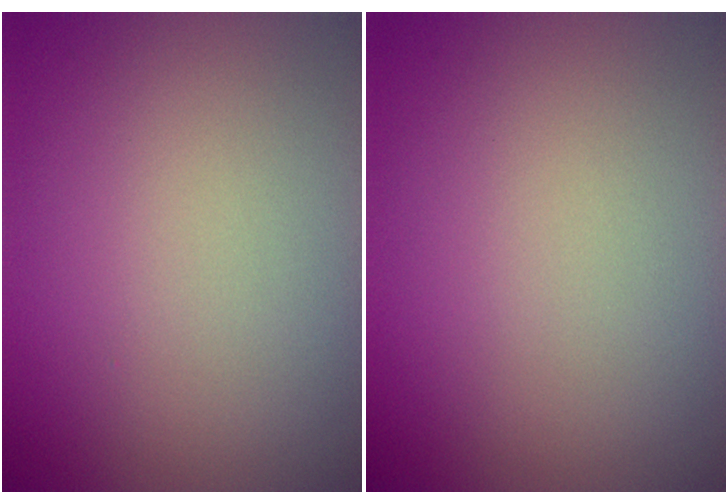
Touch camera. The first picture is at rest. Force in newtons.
{"total": 0.0}